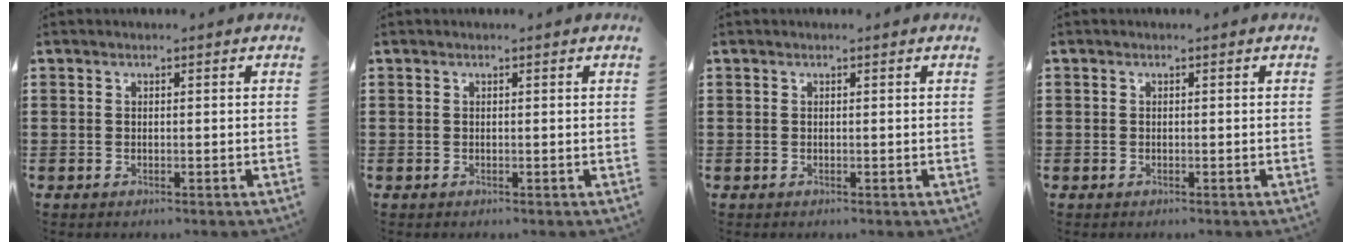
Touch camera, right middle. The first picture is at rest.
{"total": 0.0}
{"total": 0.0}
{"total": 0.6, "force": [-0.2, 0.6, 0.1], "torque": [-0.003, 0.003, -0.004]}